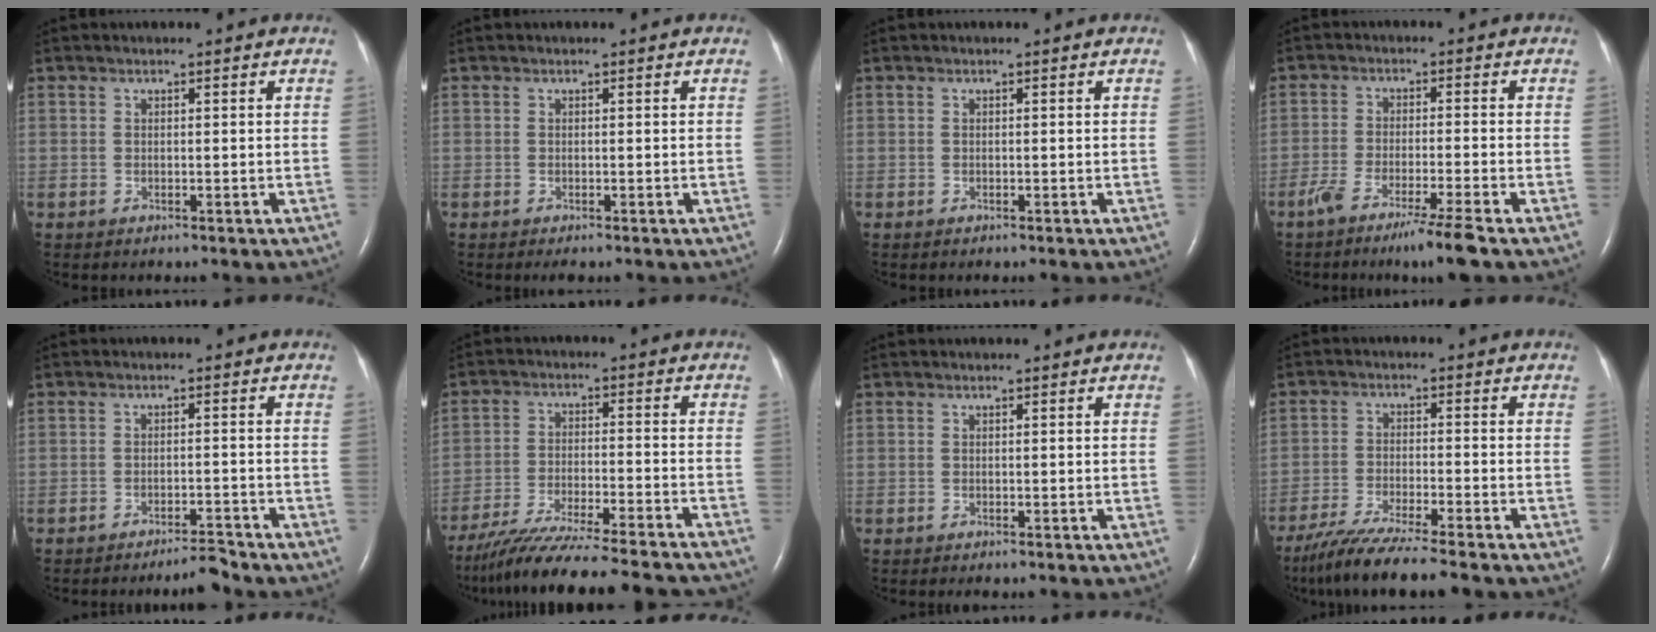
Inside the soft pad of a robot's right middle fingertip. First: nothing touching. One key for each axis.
{"total": 0.8, "fx": -0.6, "fy": 0.1, "fz": 0.5, "tx": -0.009, "ty": -0.003, "tz": -0.007}
{"total": 0.0}
{"total": 7.4, "fx": -5.2, "fy": -0.8, "fz": 5.3, "tx": -0.090, "ty": -0.019, "tz": -0.091}
{"total": 2.9, "fx": -2.8, "fy": -0.1, "fz": 0.9, "tx": -0.012, "ty": -0.010, "tz": -0.046}
{"total": 23.1, "fx": -20.7, "fy": 0.9, "fz": 10.2, "tx": -0.148, "ty": -0.048, "tz": -0.303}
{"total": 0.0}
{"total": 11.3, "fx": -9.7, "fy": -0.9, "fz": 5.8, "tx": -0.097, "ty": -0.035, "tz": -0.164}